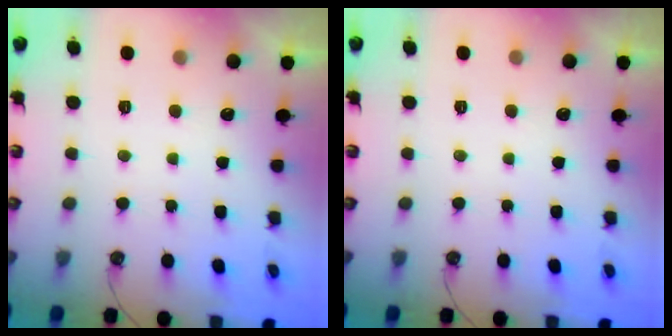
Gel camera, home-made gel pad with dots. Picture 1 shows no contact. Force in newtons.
{"total": 0.0}